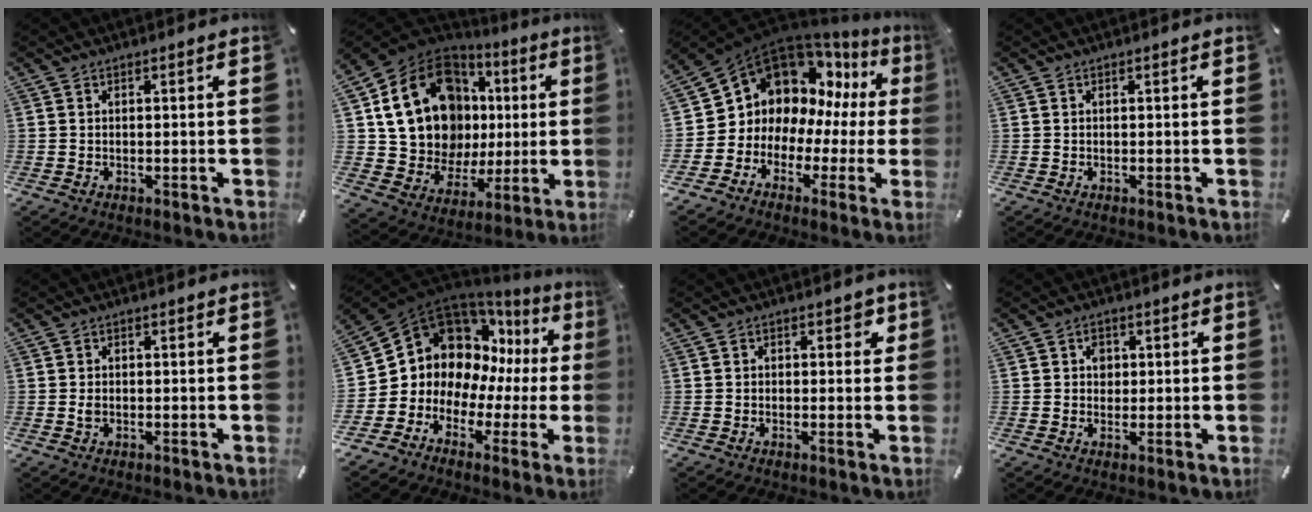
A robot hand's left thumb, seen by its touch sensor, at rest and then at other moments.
{"total": 19.9, "force": [5.4, 15.3, 11.5], "torque": [-0.217, -0.043, 0.111]}
{"total": 12.1, "force": [6.3, 9.7, 3.4], "torque": [-0.064, -0.073, 0.126]}
{"total": 0.0}
{"total": 1.3, "force": [0.0, 0.9, 0.9], "torque": [-0.017, 0.003, -0.002]}
{"total": 12.7, "force": [4.2, 11.1, 4.5], "torque": [-0.083, -0.056, 0.088]}
{"total": 2.3, "force": [0.2, 1.7, 1.6], "torque": [-0.015, 0.003, -0.002]}
{"total": 3.1, "force": [0.5, 2.8, 1.3], "torque": [-0.006, -0.003, 0.001]}